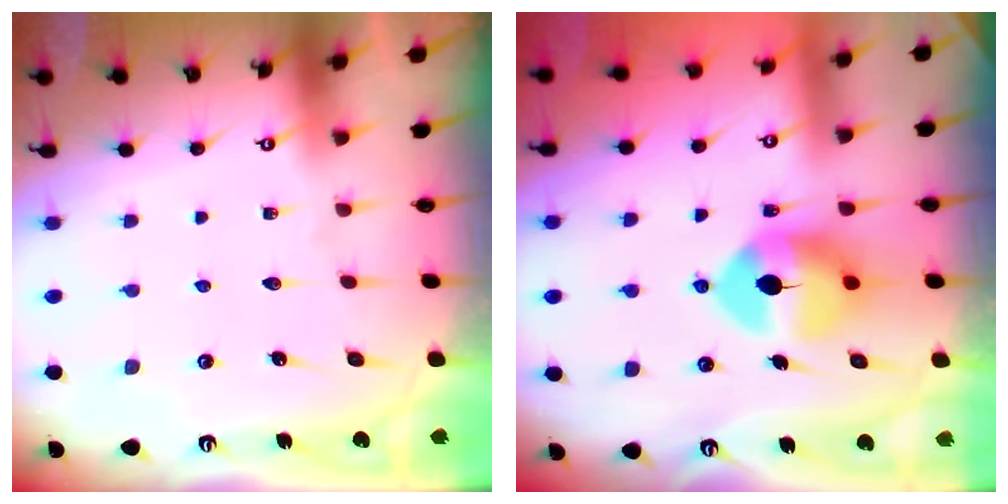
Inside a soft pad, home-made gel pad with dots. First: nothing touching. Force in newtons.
{"total": 10.0, "press": 9.9, "slide": 1.5}